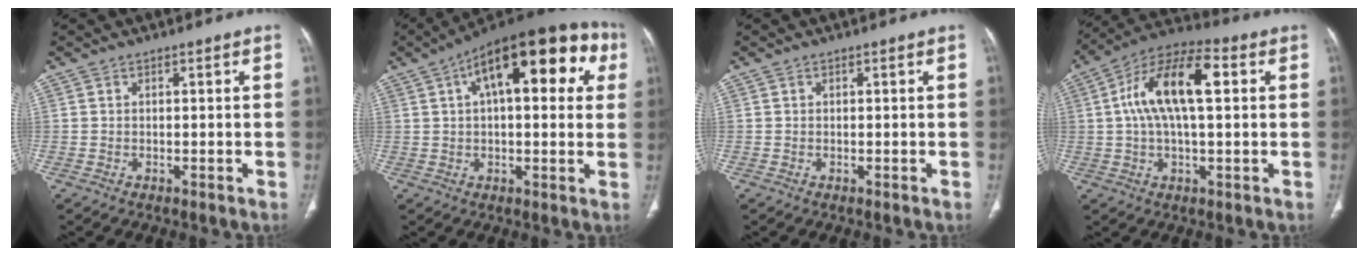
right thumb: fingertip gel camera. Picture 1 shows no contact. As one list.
[{"total": 22.4, "force": [7.6, 9.7, 18.7], "torque": [-0.247, 0.035, 0.106]}, {"total": 0.0}, {"total": 15.2, "force": [2.9, 6.4, 13.4], "torque": [-0.245, 0.033, 0.046]}]